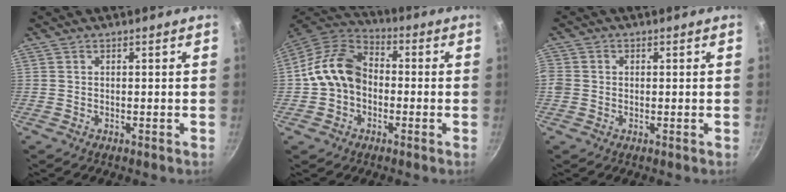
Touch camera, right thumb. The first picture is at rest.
{"total": 11.6, "force": [-1.4, 8.4, 7.8], "torque": [-0.125, 0.041, -0.045]}
{"total": 3.1, "force": [-0.2, 2.7, 1.4], "torque": [-0.029, 0.005, -0.009]}